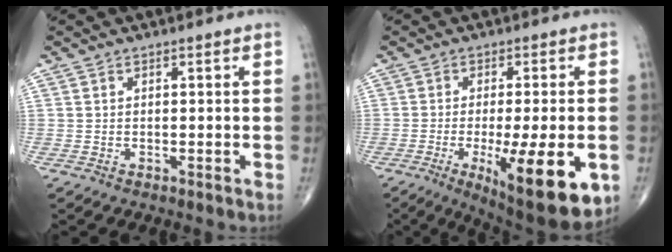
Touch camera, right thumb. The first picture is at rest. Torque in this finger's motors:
{"motor_torque": [-0.06, 0.75, 0.31, -0.25, 0.12]}